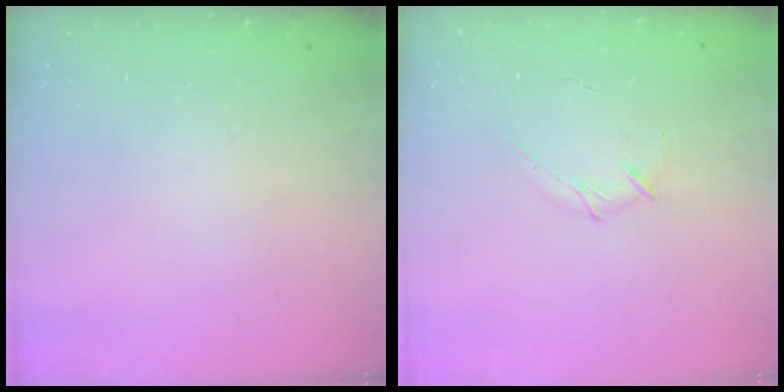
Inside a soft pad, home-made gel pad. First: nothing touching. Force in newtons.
{"total": 3.0, "press": 2.9, "slide": 0.8}